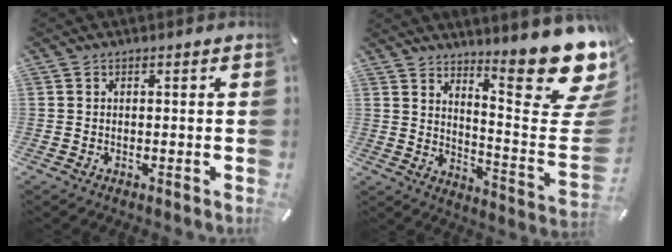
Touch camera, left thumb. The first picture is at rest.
{"total": 21.2, "force": [14.6, 5.7, 14.2], "torque": [-0.179, -0.121, 0.237]}